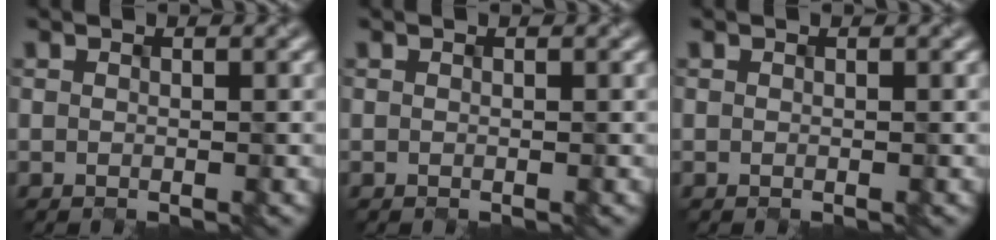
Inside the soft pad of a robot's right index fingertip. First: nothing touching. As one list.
[{"total": 0.0}, {"total": 0.0}]